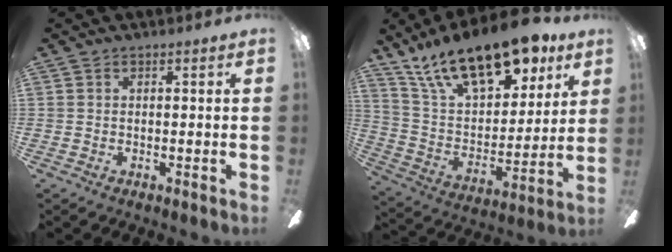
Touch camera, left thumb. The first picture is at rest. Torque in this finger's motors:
{"motor_torque": [0.68, 0.76, 1.41, -1.36, 0.17]}